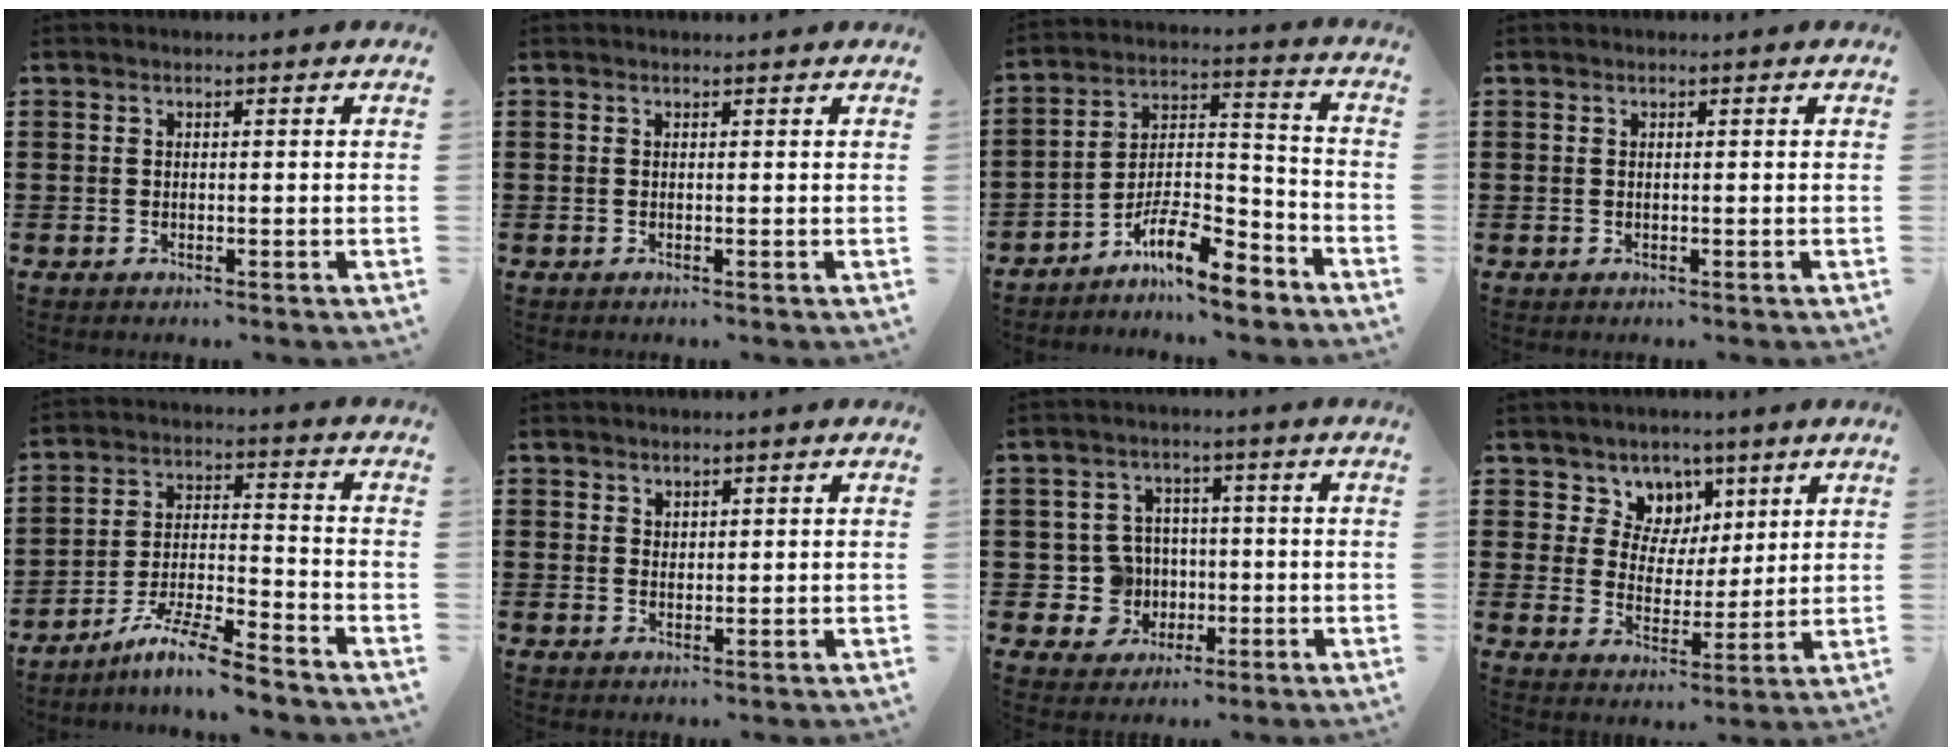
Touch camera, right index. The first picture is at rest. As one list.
[{"total": 0.0}, {"total": 9.6, "force": [-7.8, 2.3, 5.1], "torque": [-0.085, 0.019, -0.147]}, {"total": 0.0}, {"total": 8.5, "force": [-7.4, 0.0, 4.0], "torque": [-0.081, 0.001, -0.145]}, {"total": 1.4, "force": [1.3, 0.7, 0.0], "torque": [-0.001, 0.002, 0.025]}, {"total": 6.5, "force": [-0.7, 6.2, 1.7], "torque": [-0.063, 0.014, -0.007]}, {"total": 6.4, "force": [3.5, 5.3, -0.1], "torque": [-0.045, -0.020, 0.062]}]